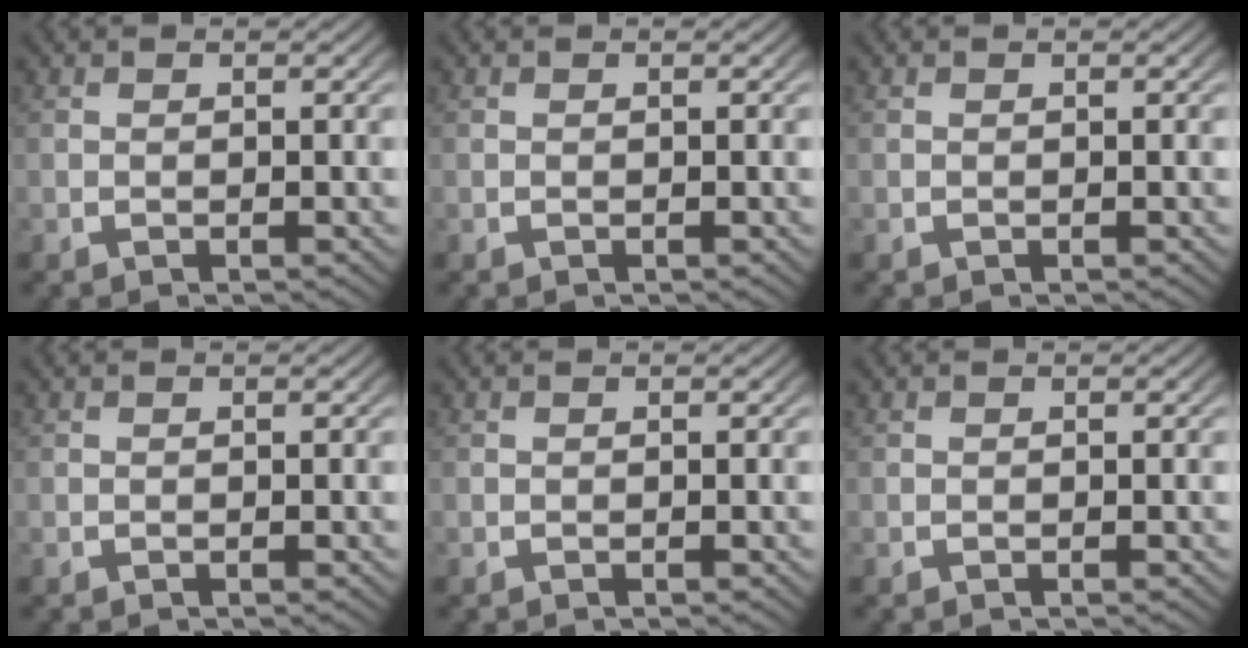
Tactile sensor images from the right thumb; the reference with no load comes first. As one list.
[{"total": 0.0}, {"total": 0.0}, {"total": 0.0}, {"total": 0.0}, {"total": 0.0}]